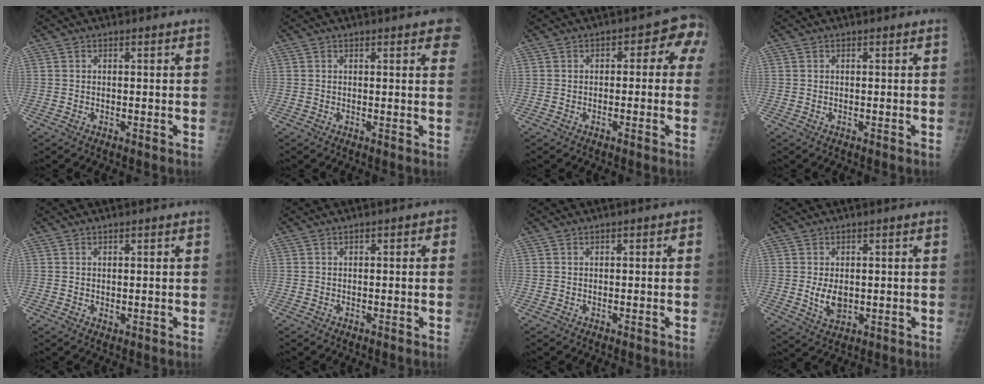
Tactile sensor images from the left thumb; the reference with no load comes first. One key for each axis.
{"total": 4.8, "fx": 2.7, "fy": 1.4, "fz": 3.7, "tx": -0.022, "ty": 0.000, "tz": 0.027}
{"total": 5.9, "fx": 0.3, "fy": 3.6, "fz": 4.8, "tx": -0.019, "ty": 0.027, "tz": -0.009}
{"total": 0.0}
{"total": 1.0, "fx": 0.1, "fy": 0.6, "fz": 0.8, "tx": -0.008, "ty": -0.004, "tz": 0.004}
{"total": 1.7, "fx": 0.1, "fy": 1.0, "fz": 1.3, "tx": -0.007, "ty": 0.006, "tz": -0.006}
{"total": 1.1, "fx": 0.1, "fy": 0.6, "fz": 0.9, "tx": -0.006, "ty": 0.004, "tz": -0.004}
{"total": 4.9, "fx": -0.3, "fy": 3.2, "fz": 3.7, "tx": -0.055, "ty": -0.009, "tz": 0.004}